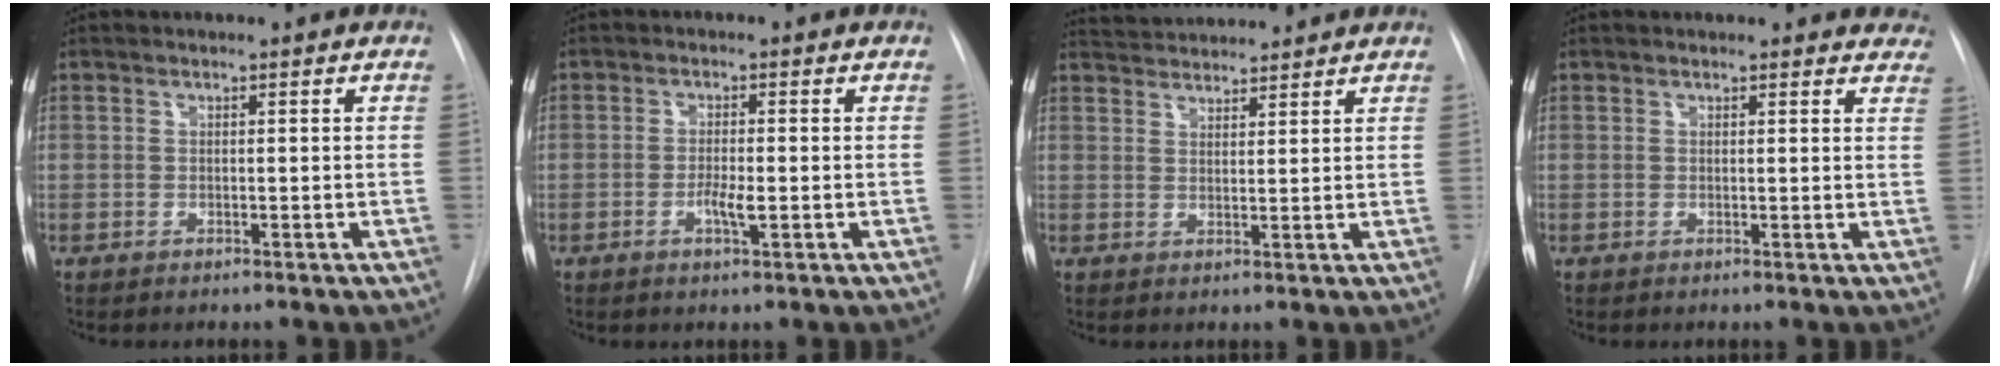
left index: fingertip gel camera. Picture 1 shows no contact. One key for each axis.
{"total": 2.6, "fx": -0.7, "fy": 0.4, "fz": 2.4, "tx": -0.046, "ty": -0.001, "tz": -0.013}
{"total": 8.1, "fx": 7.8, "fy": 1.1, "fz": 1.6, "tx": -0.032, "ty": 0.030, "tz": 0.119}
{"total": 9.0, "fx": 8.4, "fy": 2.9, "fz": 1.3, "tx": 0.024, "ty": -0.011, "tz": 0.062}